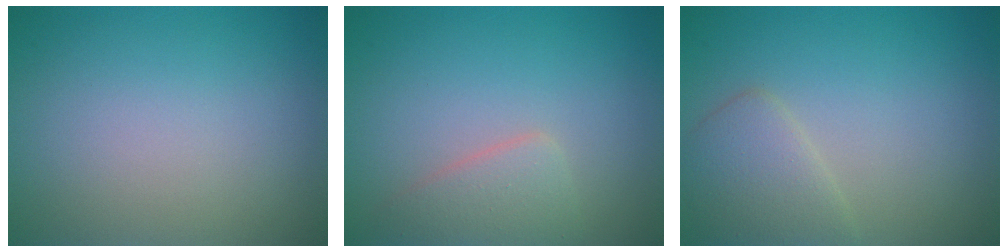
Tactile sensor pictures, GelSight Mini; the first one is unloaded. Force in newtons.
{"total": 2.4, "press": 2.4, "slide": 0.1}
{"total": 2.9, "press": 2.9, "slide": 0.1}